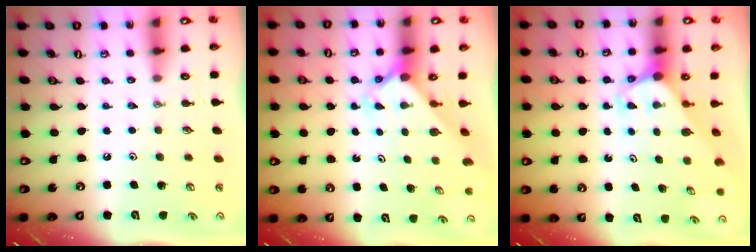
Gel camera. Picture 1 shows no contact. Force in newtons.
{"total": 2.3, "press": 2.3, "slide": 0.2}
{"total": 3.1, "press": 3.1, "slide": 0.2}